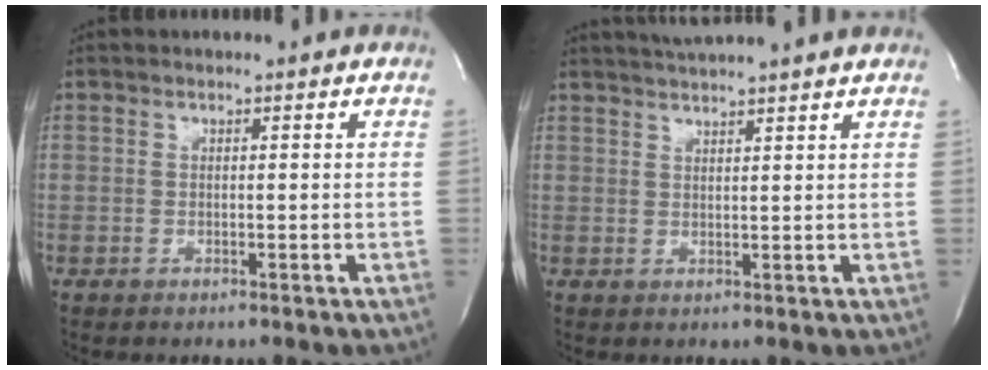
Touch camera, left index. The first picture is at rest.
{"total": 8.2, "force": [7.5, -0.6, 3.4], "torque": [-0.060, 0.029, 0.102]}